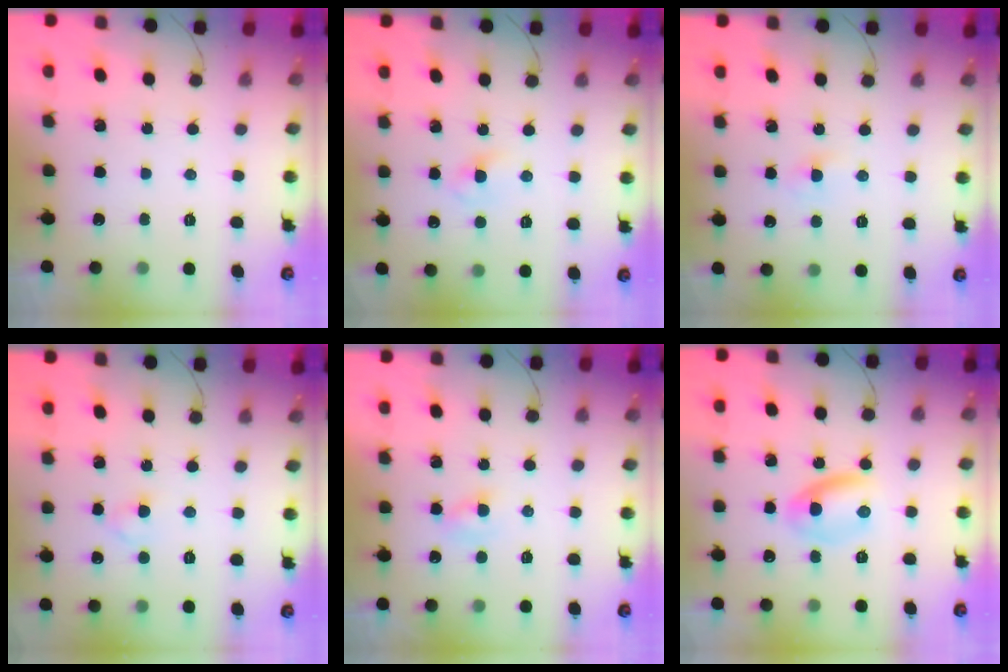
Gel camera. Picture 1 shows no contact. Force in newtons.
{"total": 1.9, "press": 1.7, "slide": 0.8}
{"total": 2.2, "press": 2.1, "slide": 0.8}
{"total": 2.2, "press": 2.0, "slide": 1.1}
{"total": 1.6, "press": 1.4, "slide": 0.7}
{"total": 5.6, "press": 5.4, "slide": 1.5}